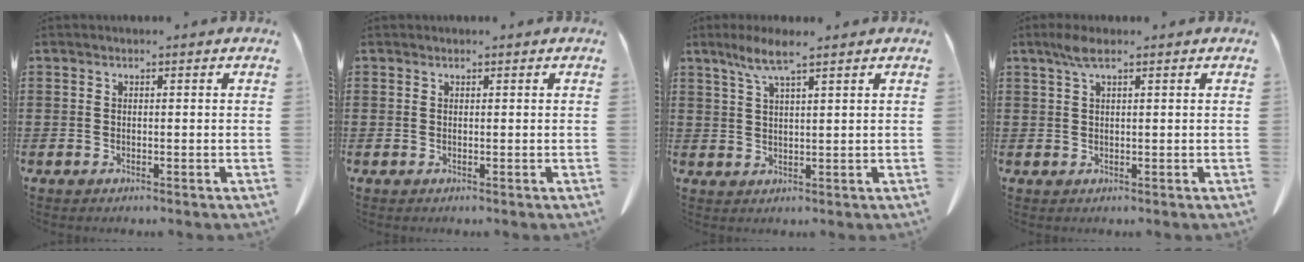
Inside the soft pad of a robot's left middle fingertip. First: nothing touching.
{"total": 0.0}
{"total": 5.1, "force": [3.4, 0.3, 3.8], "torque": [-0.084, 0.000, 0.061]}
{"total": 2.9, "force": [2.4, 0.3, 1.6], "torque": [-0.037, -0.001, 0.045]}